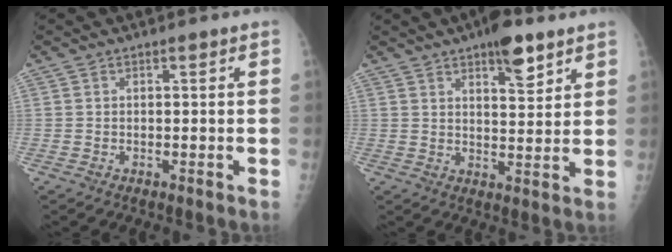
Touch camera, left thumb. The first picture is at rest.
{"total": 7.9, "force": [5.0, 2.9, 5.4], "torque": [-0.061, -0.028, 0.071]}